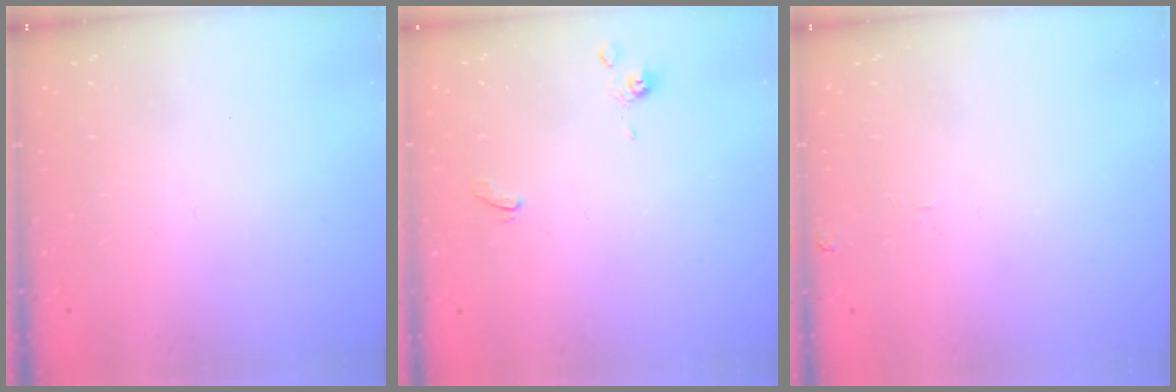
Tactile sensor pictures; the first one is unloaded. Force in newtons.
{"total": 0.6, "press": 0.3, "slide": 0.5}
{"total": 1.3, "press": 1.3, "slide": 0.3}